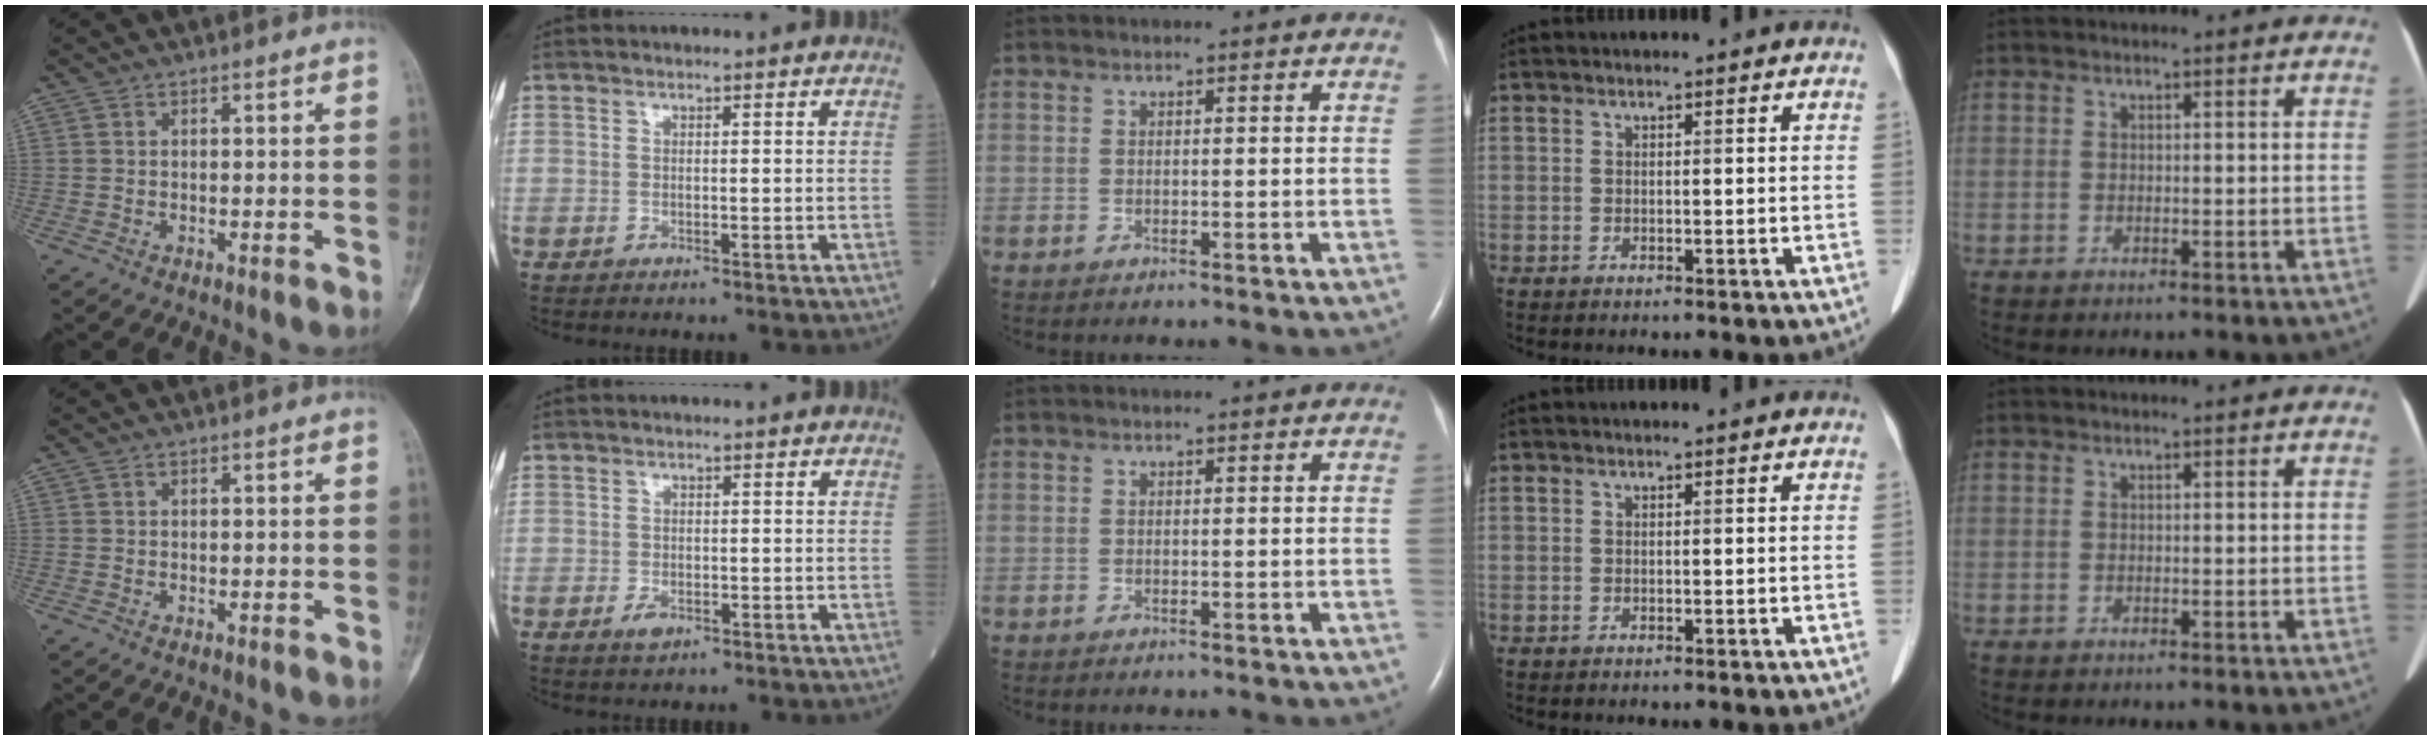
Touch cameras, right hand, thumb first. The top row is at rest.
{"index": {"total": 1.6, "force": [-0.8, 0.7, 1.2], "torque": [-0.025, -0.002, -0.010]}}